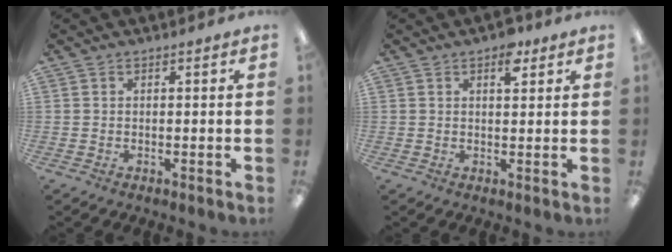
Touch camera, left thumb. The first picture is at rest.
{"total": 4.8, "force": [2.8, 2.3, 3.1], "torque": [-0.021, -0.015, 0.039]}